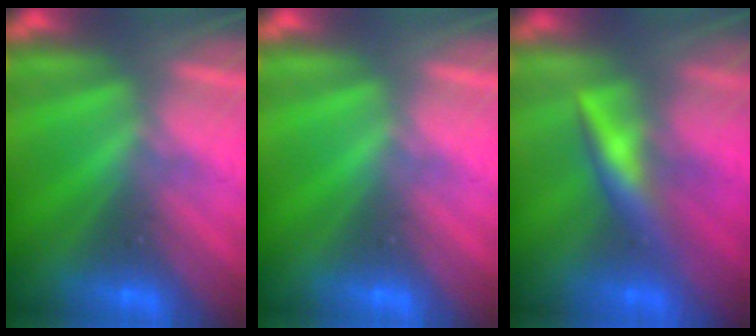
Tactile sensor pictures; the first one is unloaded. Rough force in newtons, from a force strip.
{"total": 0.0}
{"total": 2.4}